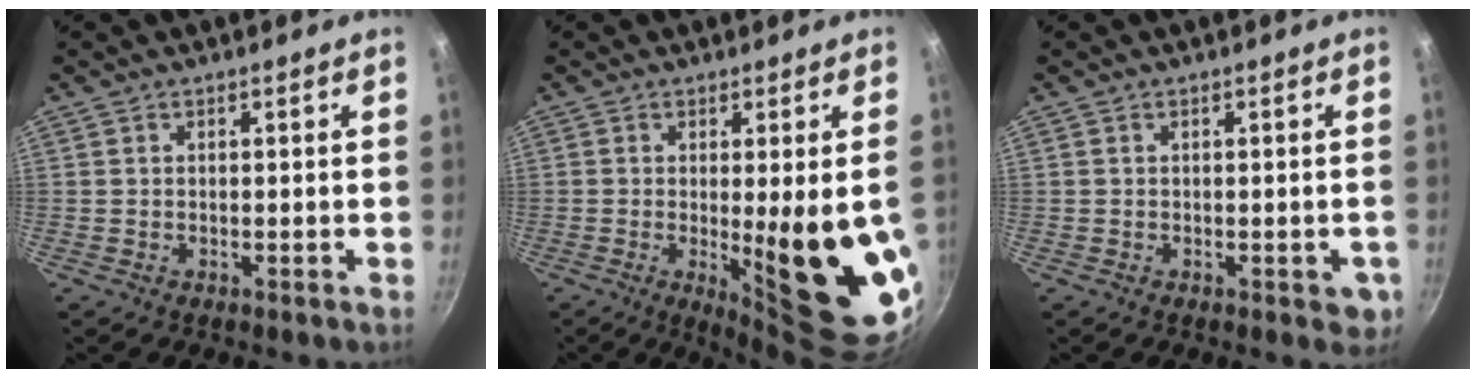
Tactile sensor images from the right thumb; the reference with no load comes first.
{"total": 16.5, "force": [-2.1, 3.6, 16.0], "torque": [-0.197, -0.033, -0.012]}
{"total": 3.6, "force": [-1.0, 1.8, 2.9], "torque": [-0.018, -0.001, -0.011]}